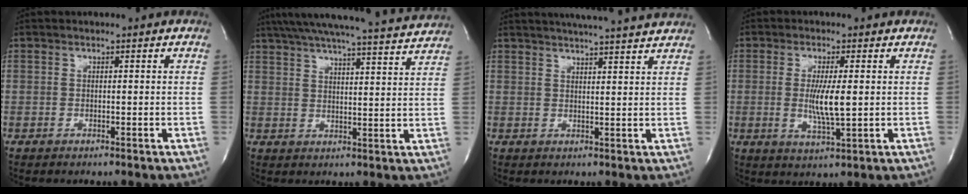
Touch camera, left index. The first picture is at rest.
{"total": 22.7, "force": [21.0, 0.4, 8.6], "torque": [-0.147, -0.011, 0.273]}
{"total": 14.3, "force": [13.1, 0.1, 5.8], "torque": [-0.097, 0.009, 0.166]}
{"total": 5.8, "force": [0.1, 0.5, 5.8], "torque": [-0.116, -0.014, 0.003]}